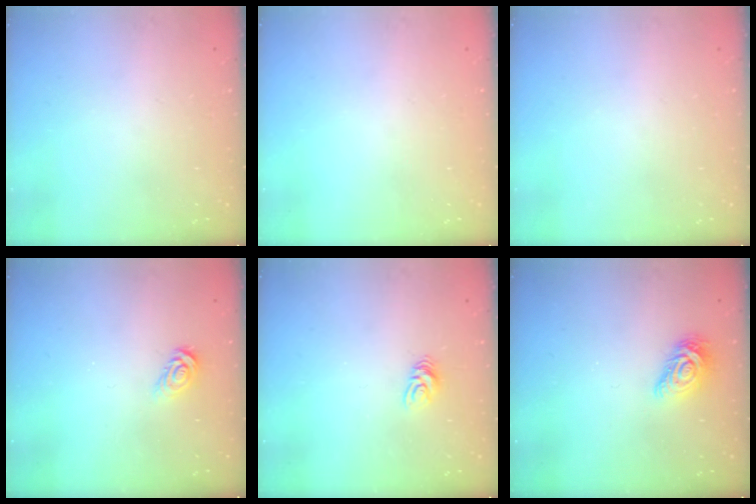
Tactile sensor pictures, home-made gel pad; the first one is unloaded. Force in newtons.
{"total": 0.0}
{"total": 0.0}
{"total": 3.8, "press": 3.7, "slide": 0.4}
{"total": 5.2, "press": 5.2, "slide": 0.3}
{"total": 9.0, "press": 9.0, "slide": 0.5}